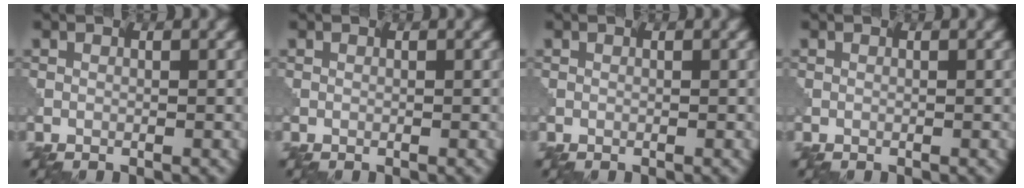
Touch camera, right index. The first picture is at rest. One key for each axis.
{"total": 0.0}
{"total": 0.0}
{"total": 0.0}